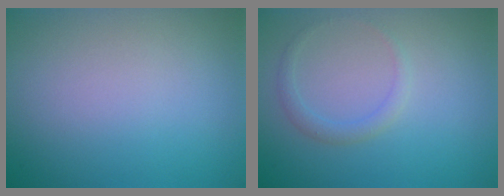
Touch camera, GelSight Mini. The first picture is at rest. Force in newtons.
{"total": 1.3, "press": 1.3, "slide": 0.1}